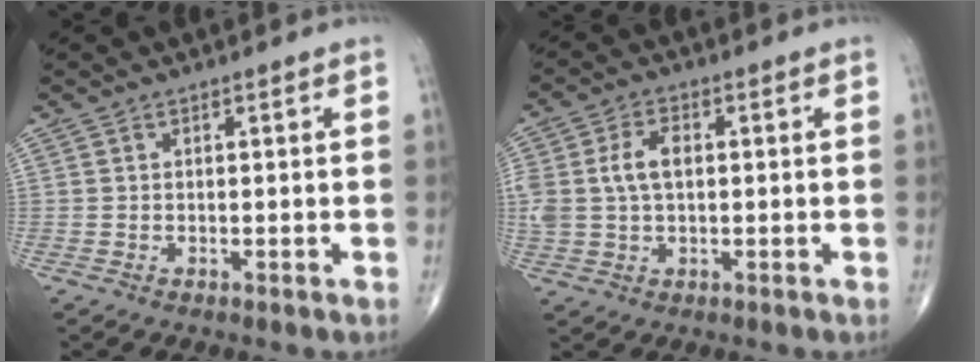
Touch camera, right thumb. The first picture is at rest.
{"total": 7.1, "force": [1.0, 4.3, 5.5], "torque": [-0.122, 0.015, 0.022]}